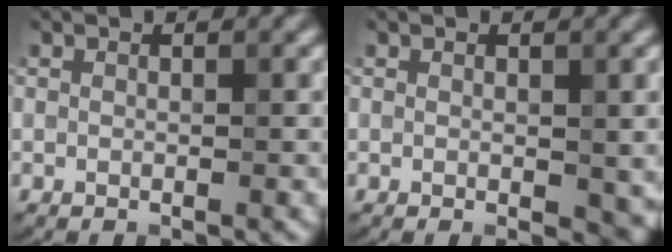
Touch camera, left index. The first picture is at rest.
{"total": 2.1, "force": [0.0, 1.2, 1.7], "torque": [-0.020, -0.006, 0.002]}